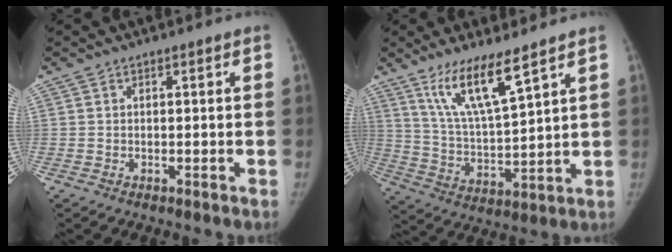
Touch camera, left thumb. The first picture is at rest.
{"total": 11.7, "force": [7.8, 1.8, 8.5], "torque": [-0.156, -0.049, 0.162]}